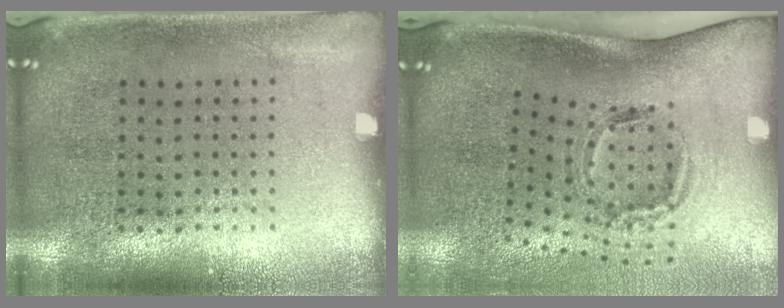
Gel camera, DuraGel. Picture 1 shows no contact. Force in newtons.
{"total": 2.0, "press": 1.2, "slide": 1.6}